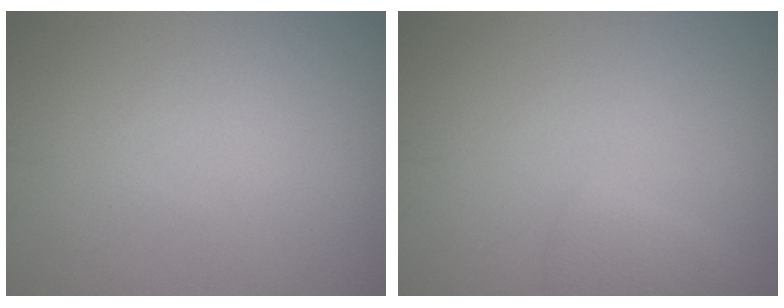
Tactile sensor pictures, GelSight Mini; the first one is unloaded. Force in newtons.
{"total": 1.5, "press": 1.5, "slide": 0.0}